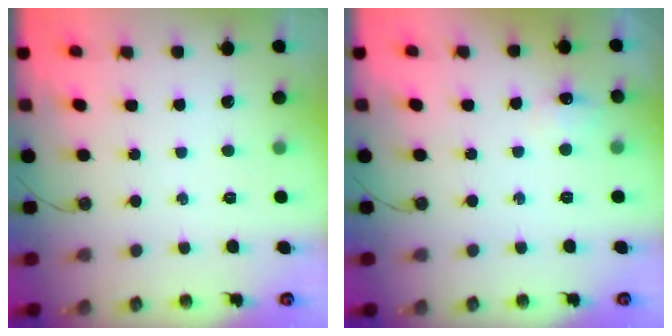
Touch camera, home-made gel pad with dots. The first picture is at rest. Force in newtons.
{"total": 6.1, "press": 6.1, "slide": 0.8}